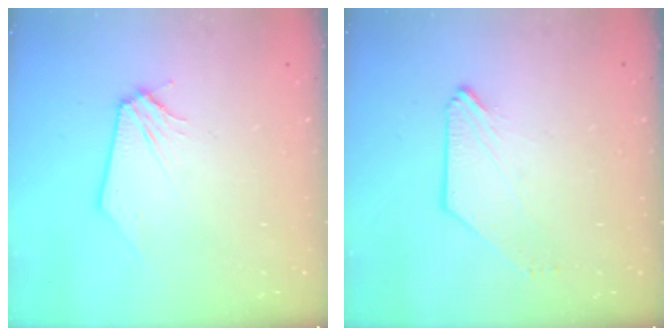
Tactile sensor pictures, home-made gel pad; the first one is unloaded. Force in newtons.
{"total": 1.1, "press": 1.0, "slide": 0.4}